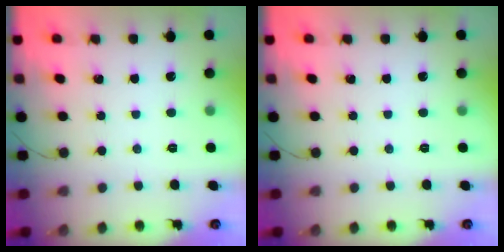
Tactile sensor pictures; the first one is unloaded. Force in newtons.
{"total": 0.0}